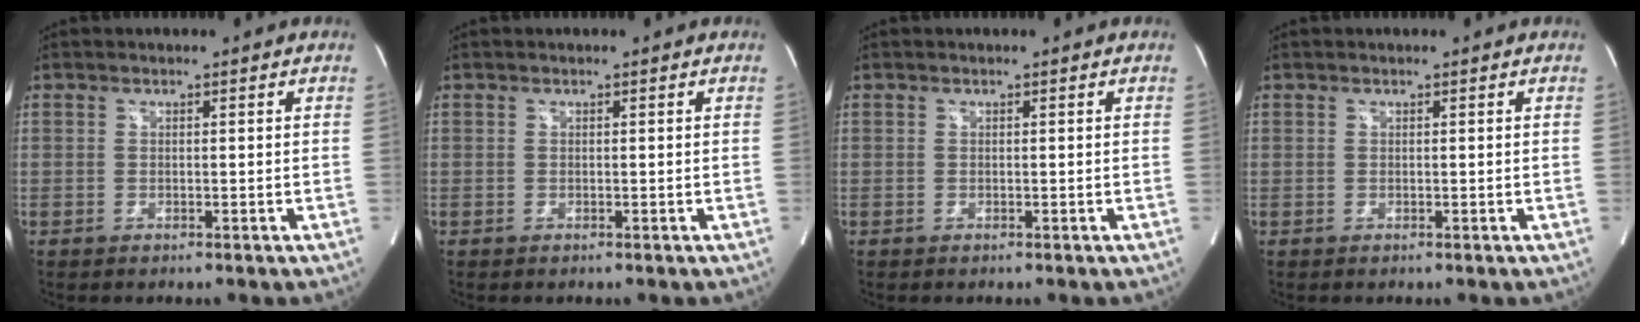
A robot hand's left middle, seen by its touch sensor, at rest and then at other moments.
{"total": 0.0}
{"total": 0.0}
{"total": 0.0}